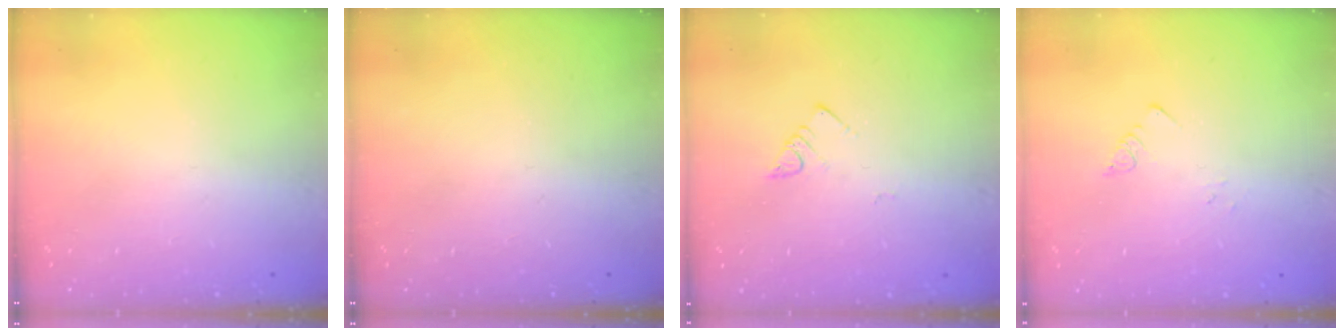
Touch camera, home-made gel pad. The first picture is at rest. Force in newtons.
{"total": 0.0}
{"total": 2.7, "press": 2.6, "slide": 0.5}
{"total": 1.3, "press": 1.2, "slide": 0.1}